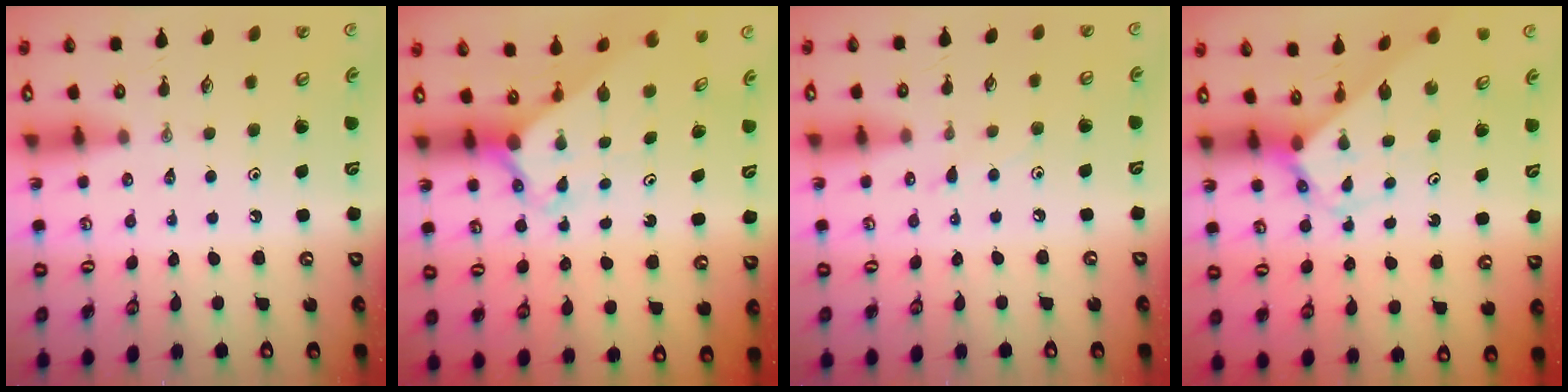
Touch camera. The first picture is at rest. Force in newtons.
{"total": 2.5, "press": 2.5, "slide": 0.2}
{"total": 4.7, "press": 4.6, "slide": 0.5}
{"total": 2.9, "press": 2.9, "slide": 0.2}